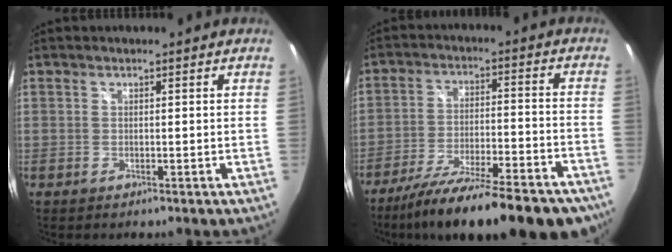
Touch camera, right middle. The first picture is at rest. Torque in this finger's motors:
{"motor_torque": [1.09, -1.04, 0.38, 0.15]}